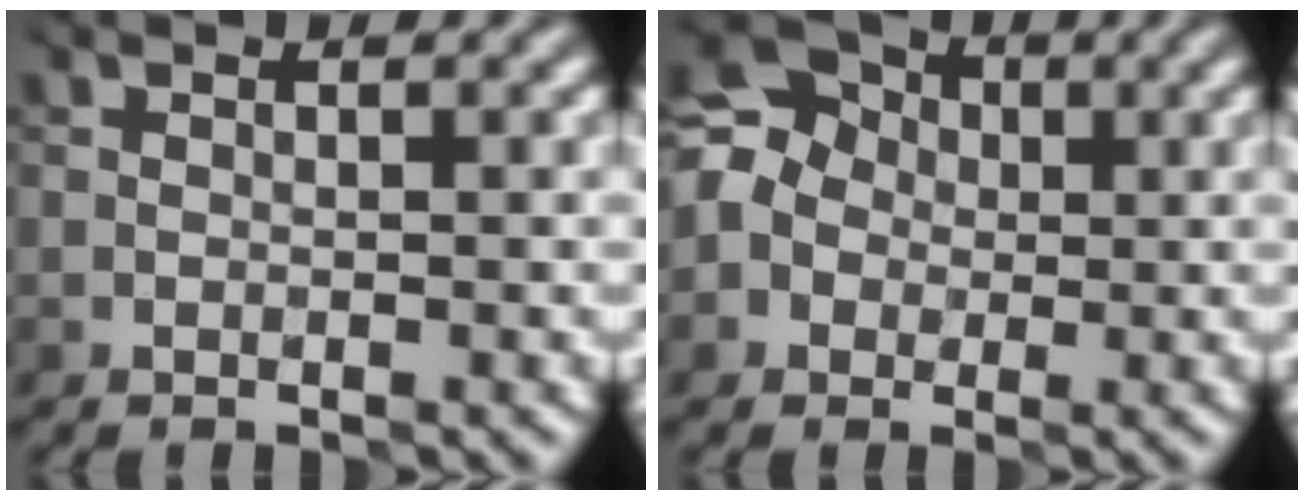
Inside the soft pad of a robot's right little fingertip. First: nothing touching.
{"total": 5.7, "force": [-0.4, 5.2, 2.2], "torque": [-0.052, 0.019, -0.032]}